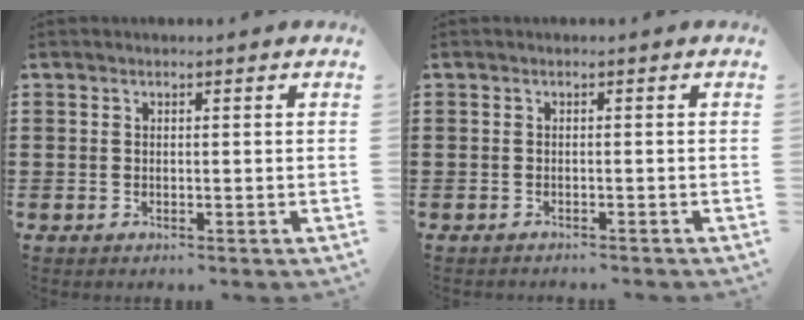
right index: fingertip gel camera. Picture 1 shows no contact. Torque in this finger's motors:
{"motor_torque": [-2.14, 0.00, -1.05, -0.09]}